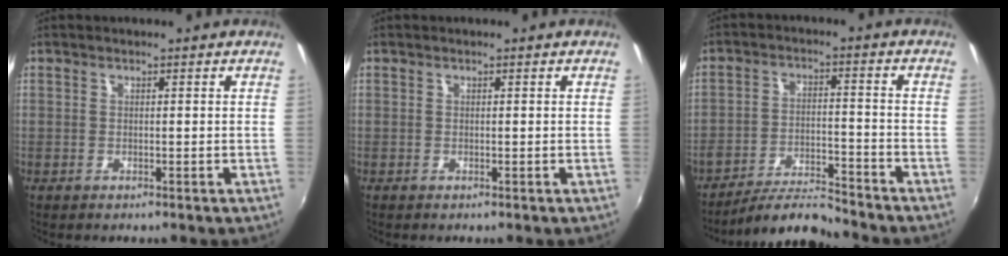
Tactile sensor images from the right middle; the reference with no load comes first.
{"total": 0.0}
{"total": 8.5, "force": [-8.2, 0.2, 2.1], "torque": [-0.053, 0.004, -0.144]}